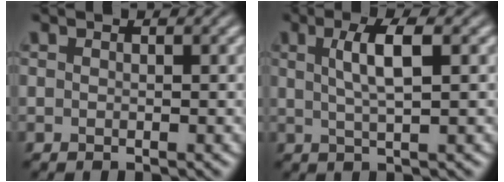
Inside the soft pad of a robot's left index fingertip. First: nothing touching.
{"total": 3.7, "force": [1.0, 0.9, 3.5], "torque": [-0.060, 0.005, 0.016]}